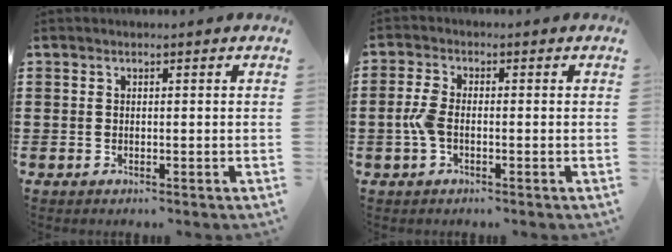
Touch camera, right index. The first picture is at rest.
{"total": 3.6, "force": [-0.9, 1.7, 3.0], "torque": [-0.082, -0.005, -0.023]}